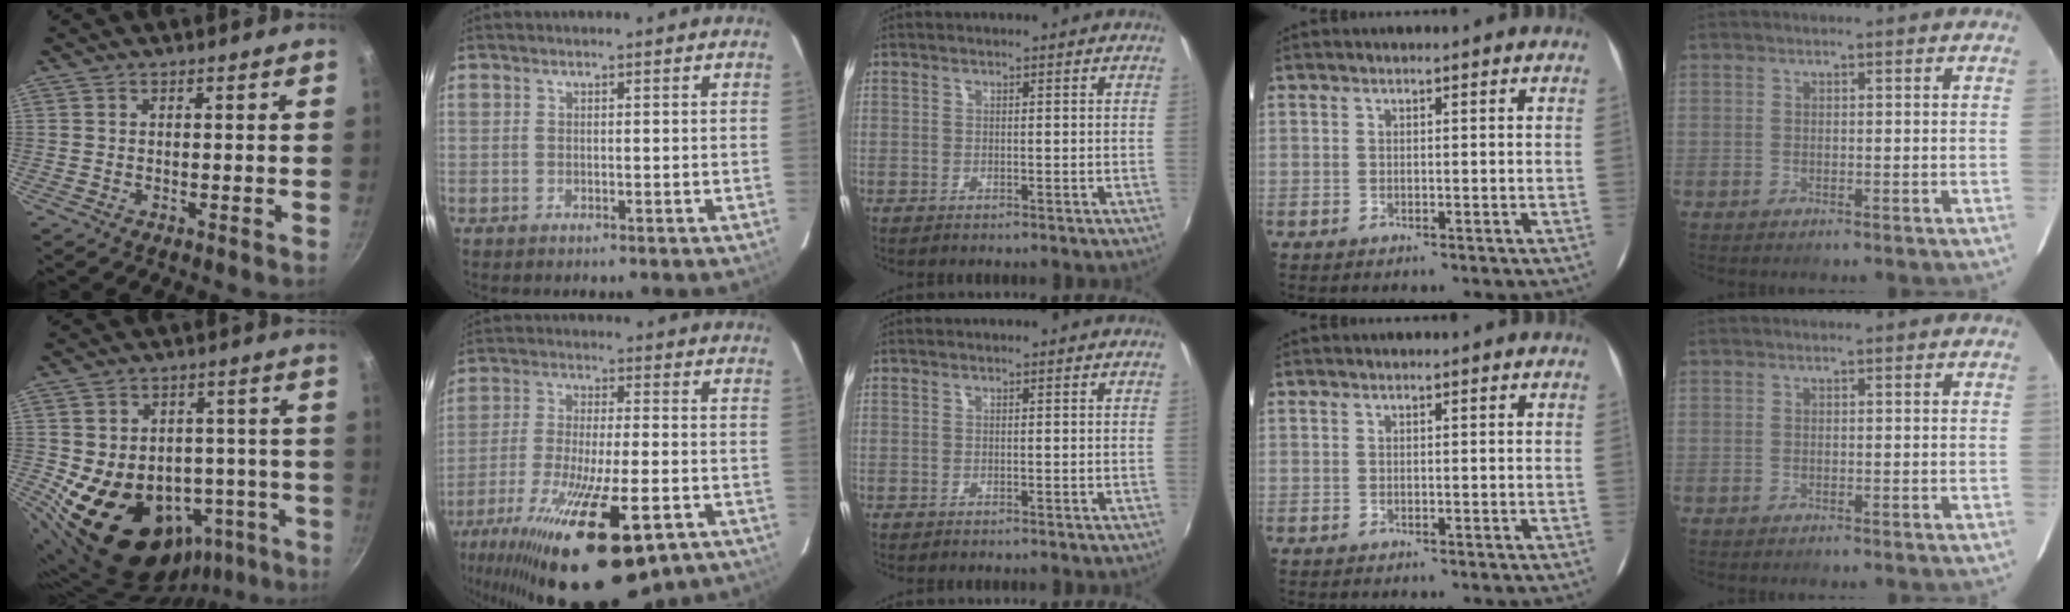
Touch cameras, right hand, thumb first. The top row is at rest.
{"thumb": {"total": 20.1, "force": [-7.3, 15.0, 11.1], "torque": [-0.139, 0.036, -0.079]}, "index": {"total": 27.4, "force": [-16.9, 8.5, 19.9], "torque": [-0.374, -0.069, -0.266]}}